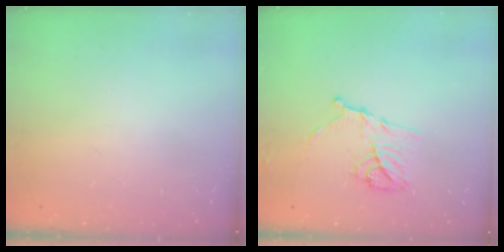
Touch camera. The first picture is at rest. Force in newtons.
{"total": 11.8, "press": 11.8, "slide": 0.5}